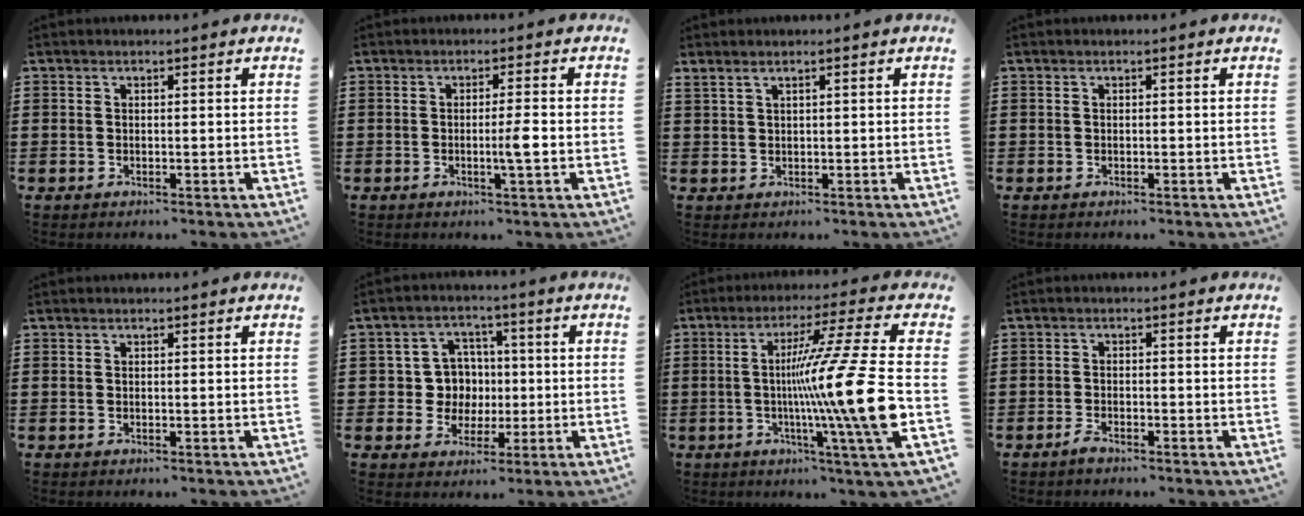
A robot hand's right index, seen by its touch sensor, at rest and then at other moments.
{"total": 3.5, "force": [-0.7, -0.2, 3.4], "torque": [-0.057, -0.007, -0.015]}
{"total": 0.9, "force": [0.6, 0.1, 0.6], "torque": [-0.014, 0.000, 0.011]}
{"total": 0.0}
{"total": 0.0}
{"total": 6.4, "force": [0.1, 6.0, 2.2], "torque": [-0.059, 0.016, 0.001]}
{"total": 17.1, "force": [-1.8, -1.0, 17.0], "torque": [-0.275, -0.020, -0.045]}
{"total": 1.5, "force": [-1.4, 0.2, 0.6], "torque": [-0.014, -0.003, -0.025]}